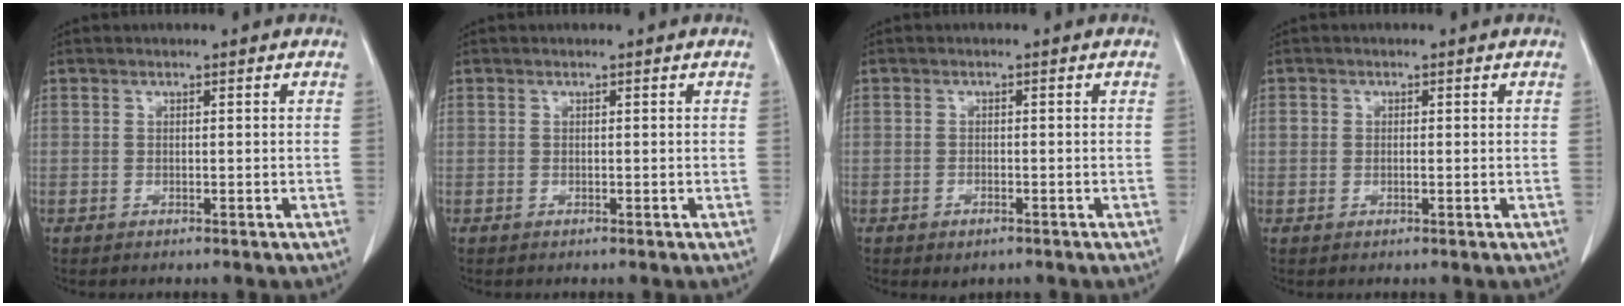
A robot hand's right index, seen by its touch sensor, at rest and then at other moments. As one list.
[{"total": 0.0}, {"total": 1.6, "force": [-1.0, 0.9, 0.9], "torque": [-0.013, 0.001, -0.006]}, {"total": 1.4, "force": [0.0, 1.0, 1.0], "torque": [-0.019, 0.005, 0.001]}]